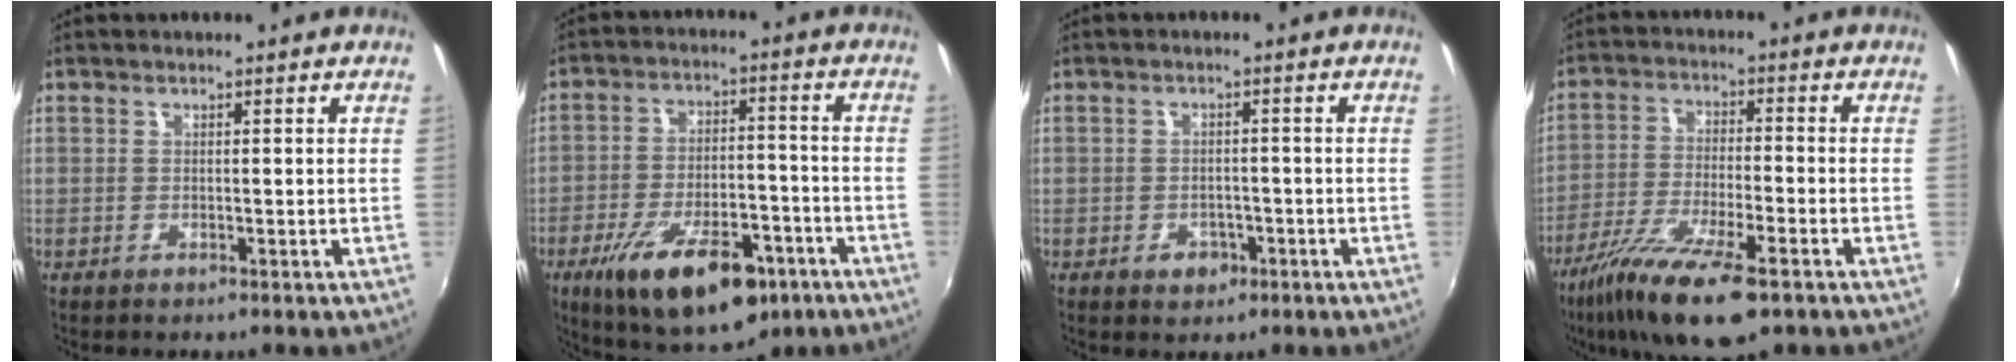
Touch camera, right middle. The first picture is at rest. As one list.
[{"total": 19.5, "force": [-11.1, 8.2, 13.8], "torque": [-0.249, -0.024, -0.162]}, {"total": 3.3, "force": [-1.7, 2.5, 1.4], "torque": [-0.028, 0.000, -0.021]}, {"total": 14.8, "force": [-9.5, 3.4, 10.9], "torque": [-0.223, -0.046, -0.178]}]